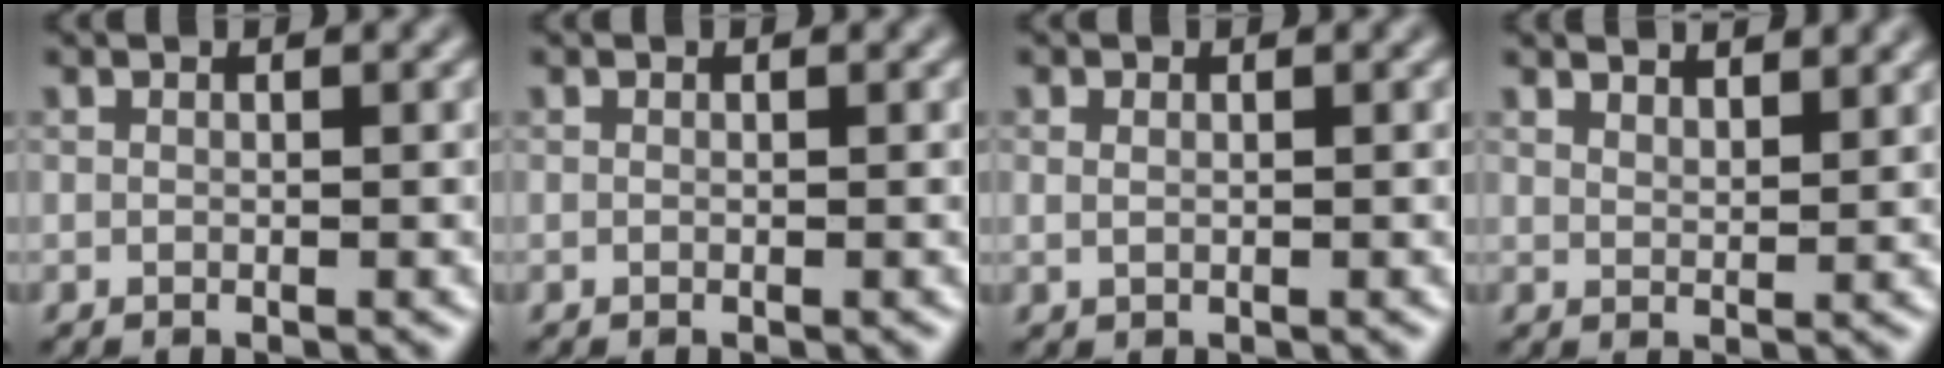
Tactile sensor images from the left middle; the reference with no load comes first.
{"total": 0.0}
{"total": 0.6, "force": [0.2, 0.4, 0.4], "torque": [-0.011, 0.001, 0.004]}
{"total": 3.3, "force": [2.9, 0.8, 1.2], "torque": [-0.006, 0.007, 0.036]}